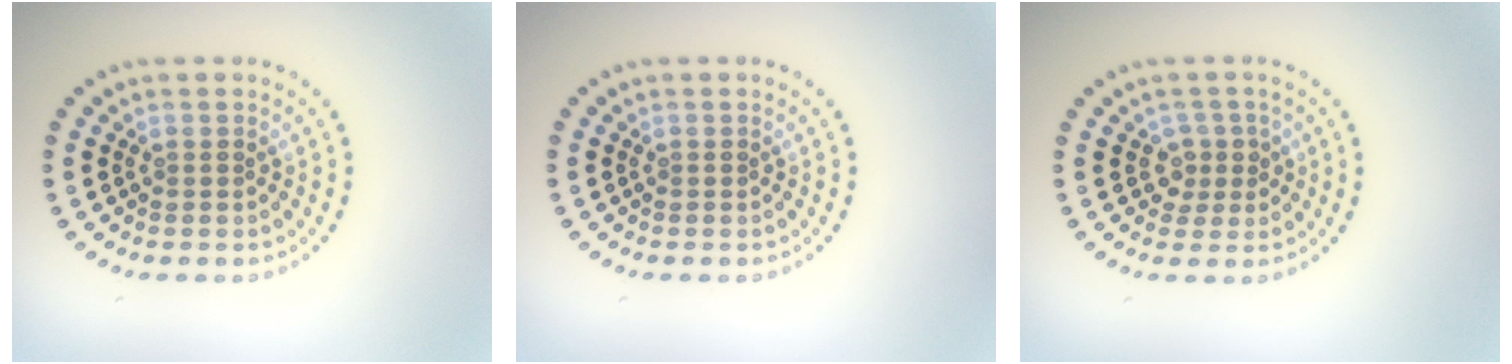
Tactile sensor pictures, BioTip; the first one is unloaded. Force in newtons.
{"total": 0.0}
{"total": 2.0, "press": 1.6, "slide": 1.2}